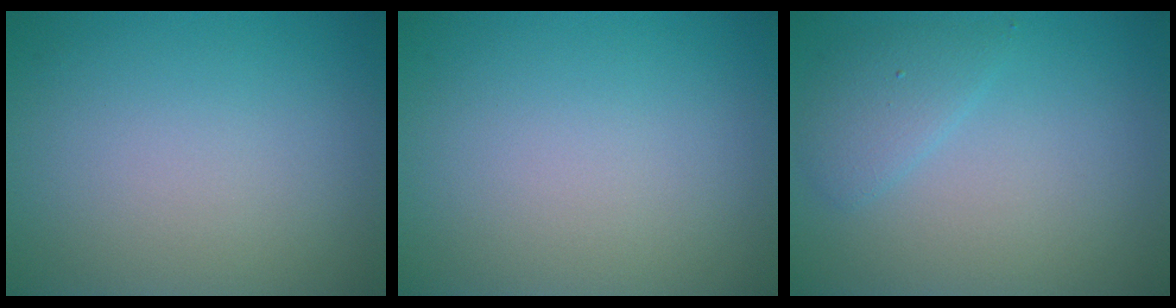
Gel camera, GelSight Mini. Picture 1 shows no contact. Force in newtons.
{"total": 0.0}
{"total": 1.9, "press": 1.9, "slide": 0.2}